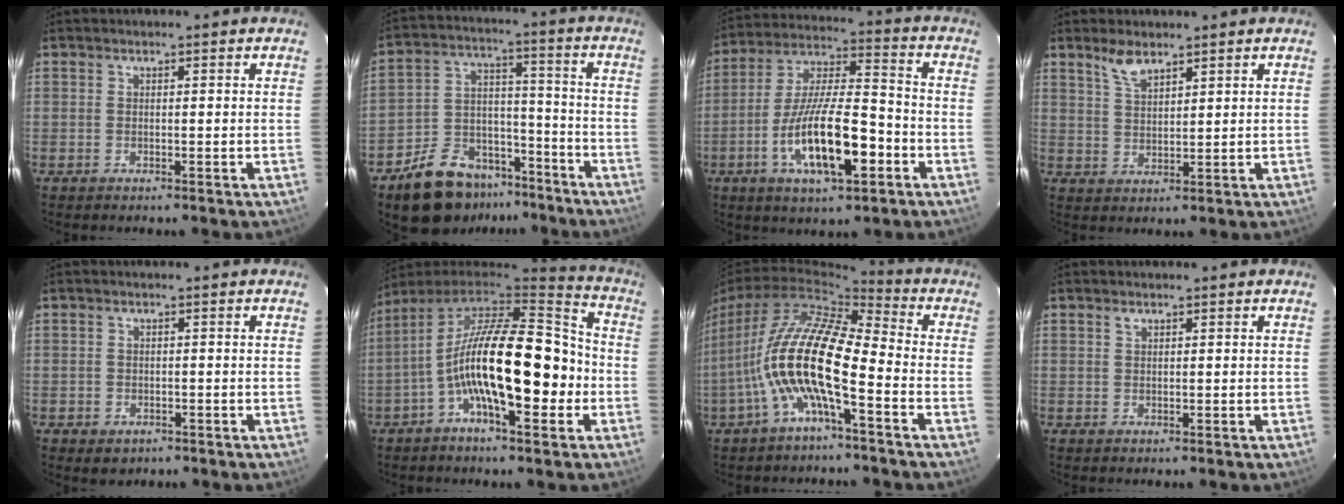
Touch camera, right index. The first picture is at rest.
{"total": 15.0, "force": [-10.9, 8.7, 5.6], "torque": [-0.121, 0.051, -0.157]}
{"total": 17.3, "force": [-6.5, 5.1, 15.2], "torque": [-0.290, -0.008, -0.113]}
{"total": 4.3, "force": [3.3, 1.3, 2.3], "torque": [-0.045, 0.003, 0.067]}
{"total": 2.7, "force": [-1.2, 2.2, 0.9], "torque": [-0.021, 0.000, -0.011]}
{"total": 20.6, "force": [-4.6, 6.9, 18.9], "torque": [-0.317, 0.002, -0.090]}
{"total": 14.4, "force": [-4.6, 3.5, 13.2], "torque": [-0.250, 0.000, -0.093]}
{"total": 0.6, "force": [0.4, 0.3, 0.3], "torque": [-0.004, 0.002, 0.008]}